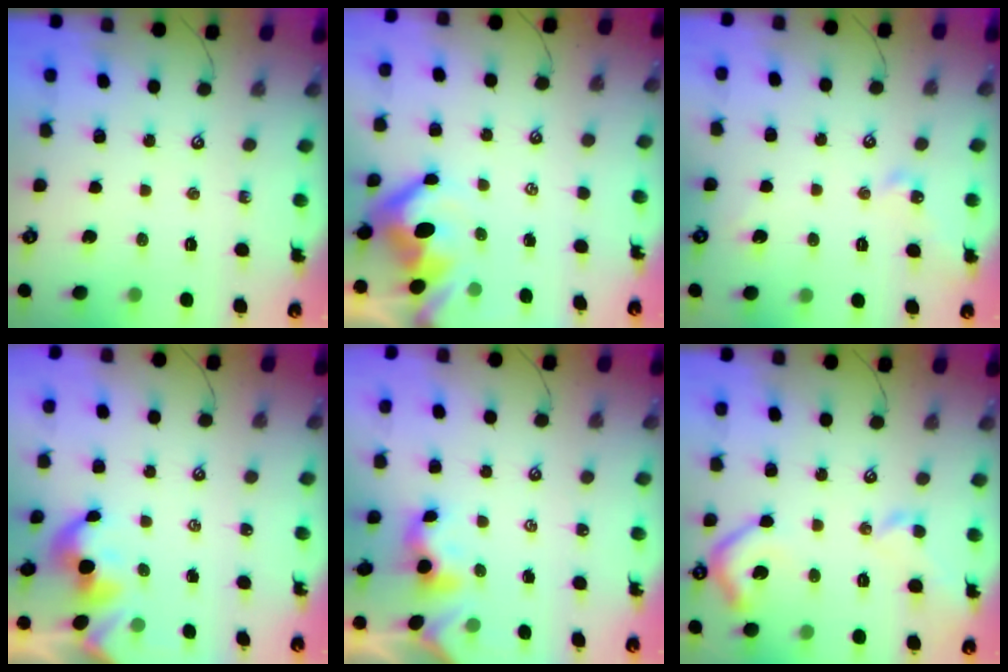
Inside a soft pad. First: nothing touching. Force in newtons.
{"total": 4.3, "press": 4.1, "slide": 1.2}
{"total": 1.9, "press": 1.9, "slide": 0.2}
{"total": 2.2, "press": 2.2, "slide": 0.4}
{"total": 0.7, "press": 0.6, "slide": 0.4}
{"total": 5.8, "press": 5.6, "slide": 1.2}